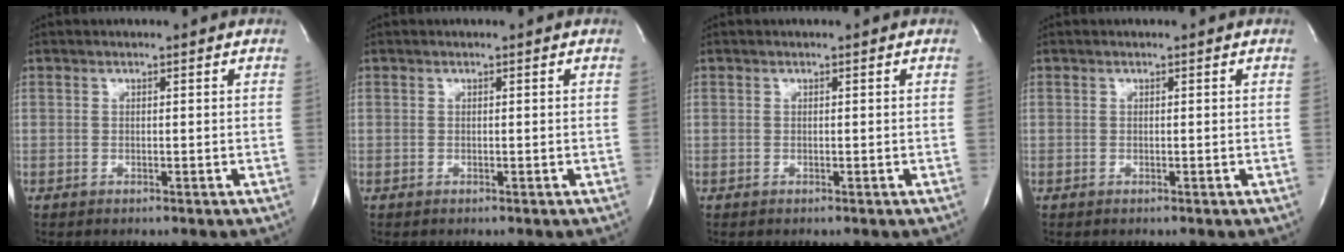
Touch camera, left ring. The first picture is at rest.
{"total": 0.0}
{"total": 0.0}
{"total": 0.0}